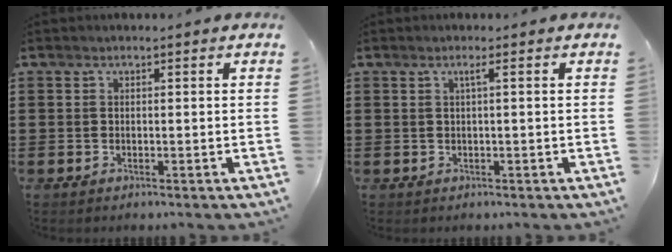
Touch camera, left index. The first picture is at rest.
{"total": 1.1, "force": [0.2, -0.1, 1.0], "torque": [-0.020, 0.000, 0.001]}